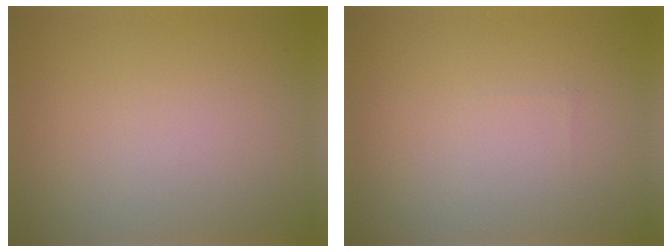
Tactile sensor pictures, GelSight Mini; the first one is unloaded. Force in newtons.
{"total": 0.0}